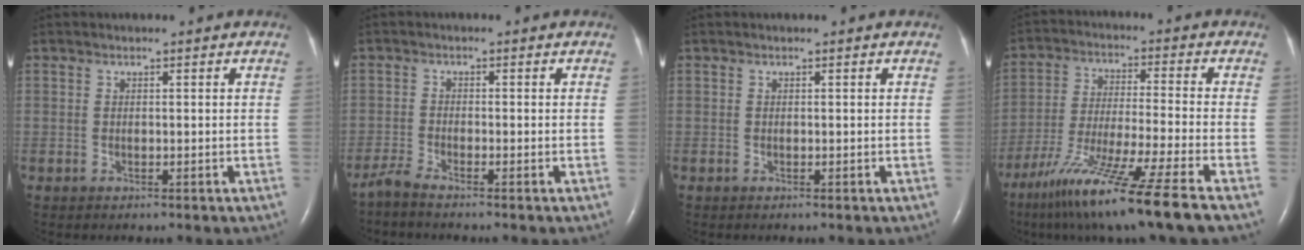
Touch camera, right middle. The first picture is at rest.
{"total": 2.3, "force": [-2.1, -0.4, 0.8], "torque": [-0.028, -0.008, -0.048]}
{"total": 0.0}
{"total": 15.3, "force": [-10.6, -2.1, 10.9], "torque": [-0.215, -0.061, -0.188]}